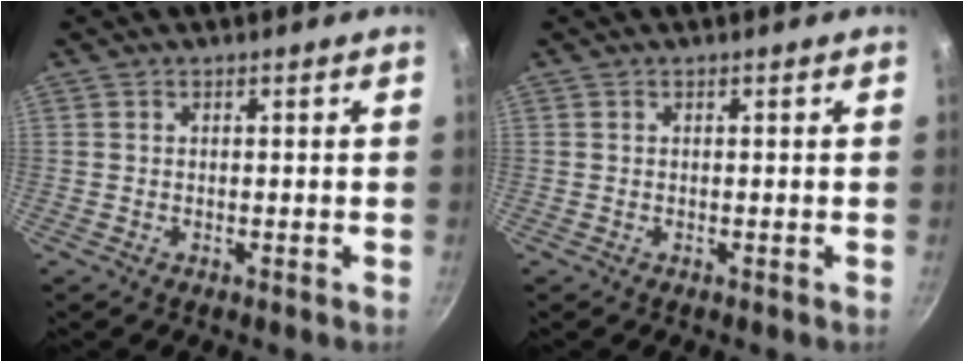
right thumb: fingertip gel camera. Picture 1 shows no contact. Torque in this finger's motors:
{"motor_torque": [0.00, 0.00, -0.05, 0.06, 0.00]}